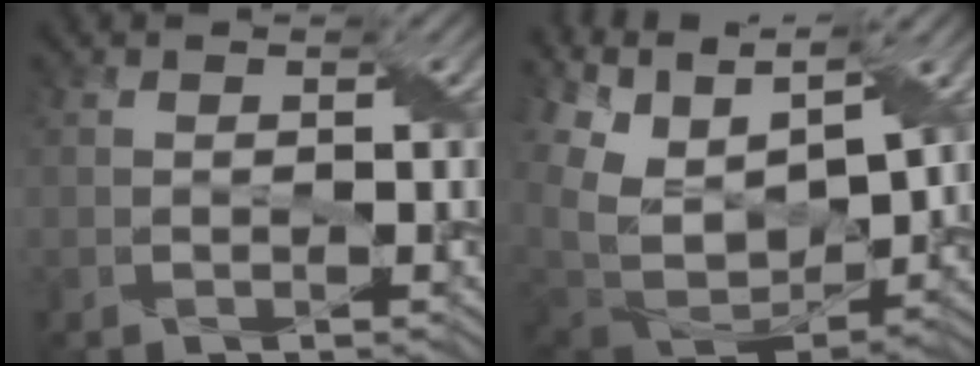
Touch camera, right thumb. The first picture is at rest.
{"total": 12.6, "force": [4.5, 7.9, 8.8], "torque": [-0.213, 0.006, 0.112]}